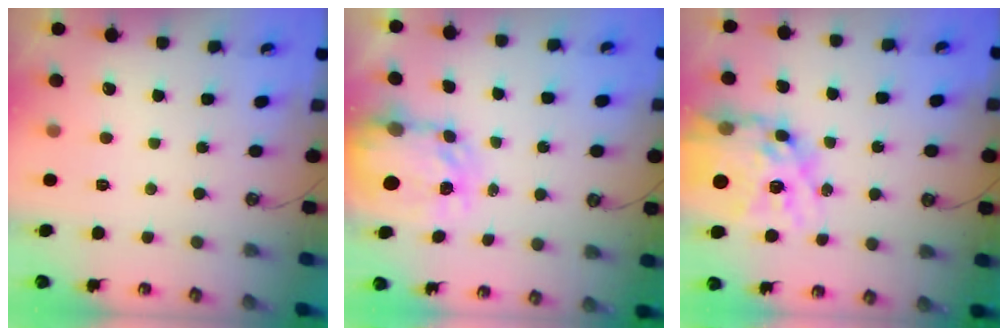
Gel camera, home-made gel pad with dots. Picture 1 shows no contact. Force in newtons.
{"total": 5.5, "press": 5.4, "slide": 0.6}
{"total": 23.3, "press": 23.2, "slide": 2.1}